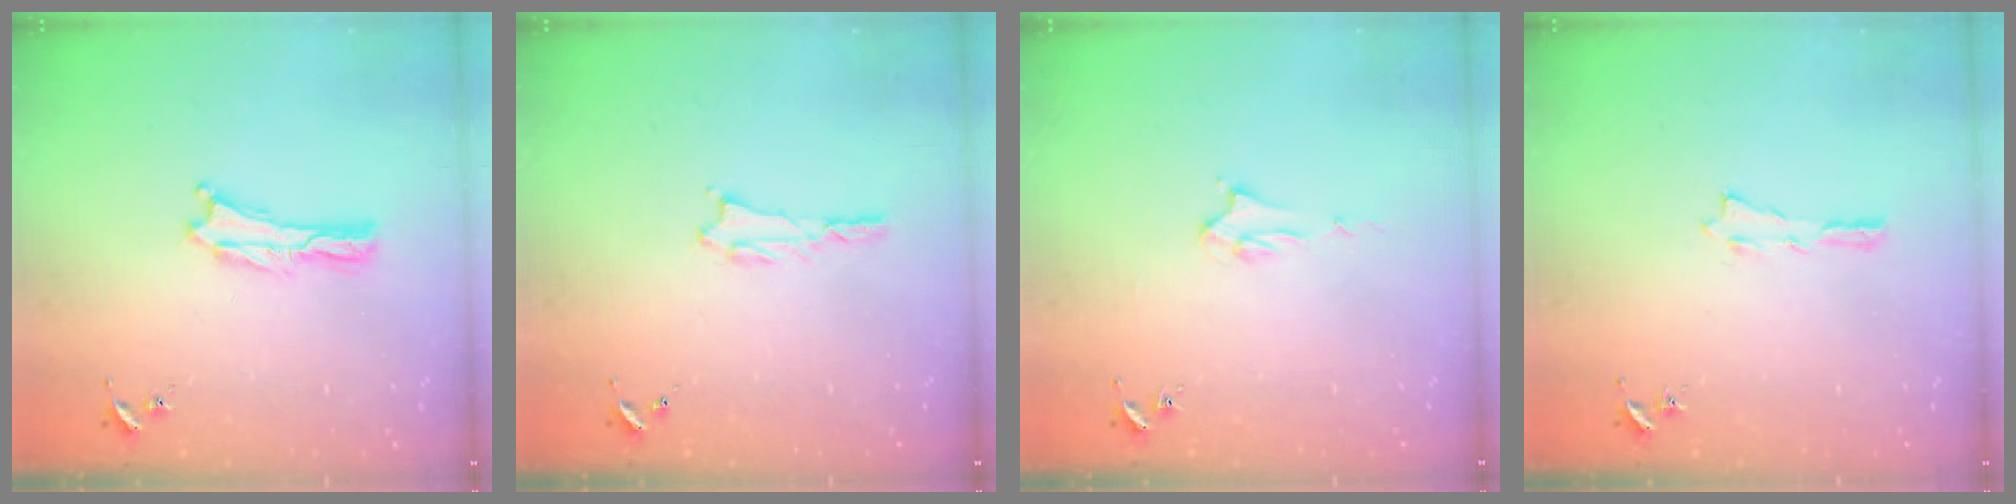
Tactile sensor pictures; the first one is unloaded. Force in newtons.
{"total": 0.9, "press": 0.9, "slide": 0.2}
{"total": 1.9, "press": 1.9, "slide": 0.1}
{"total": 0.0}